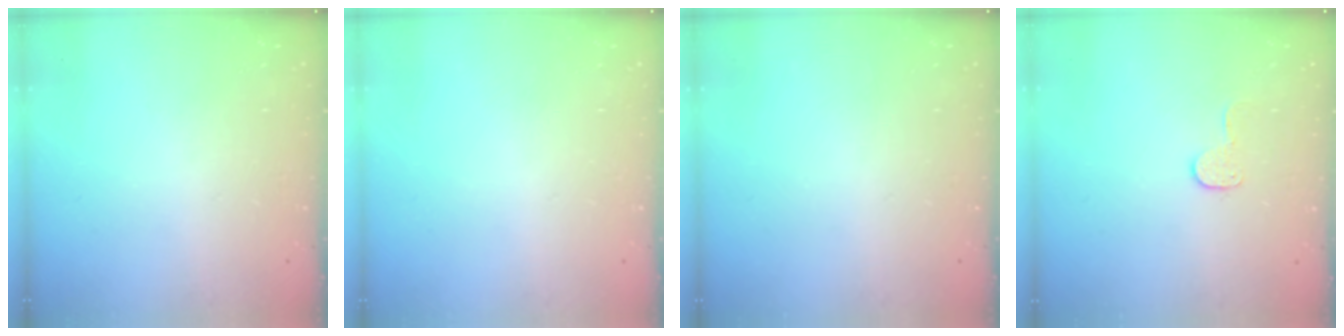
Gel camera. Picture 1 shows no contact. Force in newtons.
{"total": 0.0}
{"total": 0.0}
{"total": 6.4, "press": 6.4, "slide": 0.4}